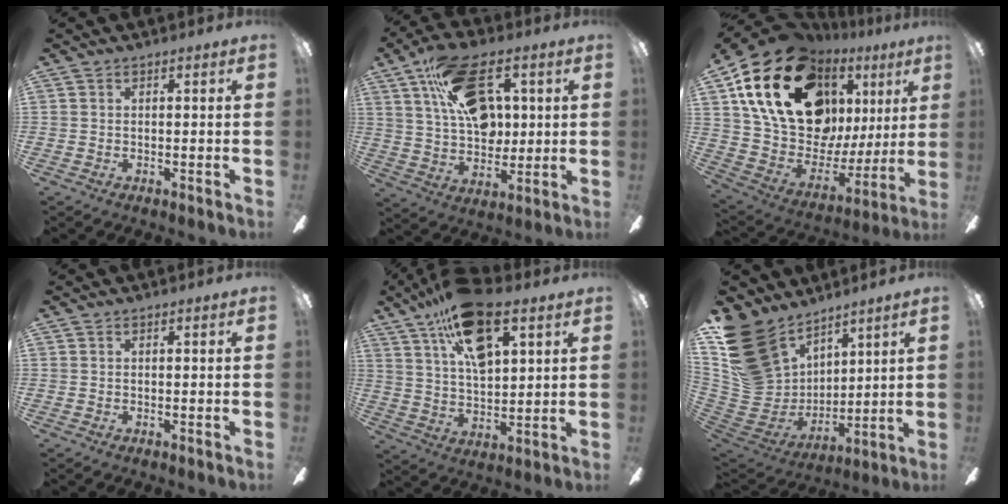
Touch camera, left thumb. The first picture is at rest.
{"total": 19.9, "force": [8.2, 11.9, 13.7], "torque": [-0.229, -0.005, 0.149]}
{"total": 25.5, "force": [12.7, 15.4, 15.8], "torque": [-0.312, -0.062, 0.240]}
{"total": 0.0}
{"total": 16.8, "force": [9.8, 7.5, 11.4], "torque": [-0.194, -0.026, 0.169]}
{"total": 19.6, "force": [11.8, 13.4, 8.1], "torque": [-0.191, -0.067, 0.238]}